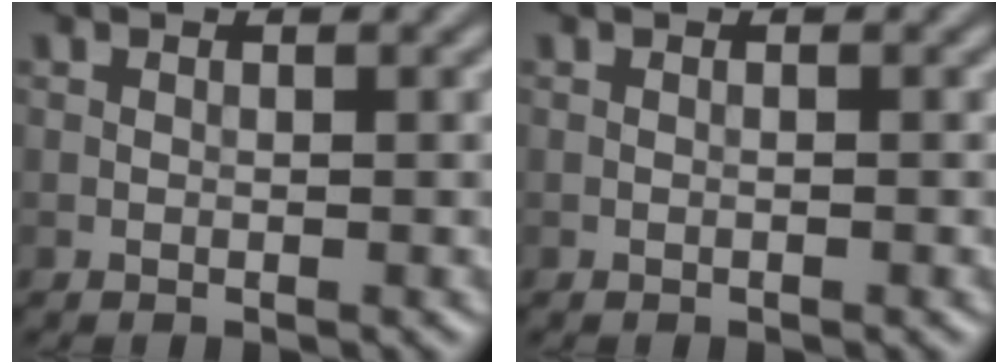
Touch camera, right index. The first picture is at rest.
{"total": 0.0}